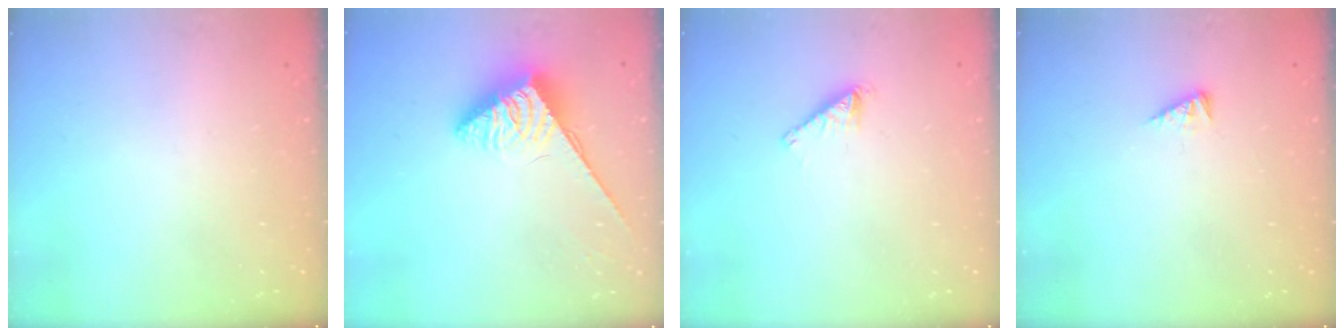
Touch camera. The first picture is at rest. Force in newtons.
{"total": 3.7, "press": 3.6, "slide": 0.6}
{"total": 2.1, "press": 2.0, "slide": 0.3}
{"total": 2.9, "press": 2.9, "slide": 0.4}